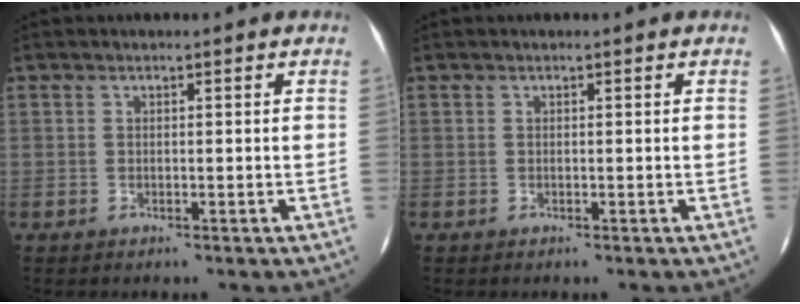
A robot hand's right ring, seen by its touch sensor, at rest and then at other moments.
{"total": 0.0}